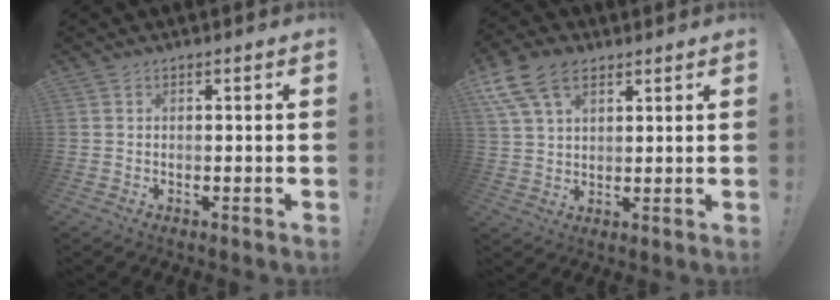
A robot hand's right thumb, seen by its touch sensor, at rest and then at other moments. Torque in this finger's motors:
{"motor_torque": [0.36, 0.47, 0.57, 0.11, 0.05]}